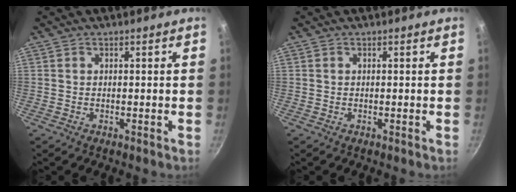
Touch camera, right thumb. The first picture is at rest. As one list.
[{"total": 0.0}]